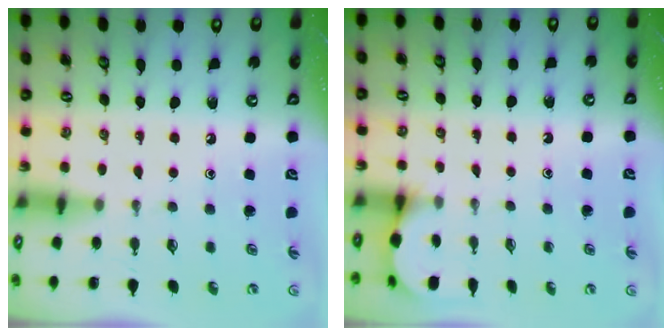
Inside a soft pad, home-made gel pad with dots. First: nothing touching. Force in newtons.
{"total": 1.3, "press": 1.3, "slide": 0.1}